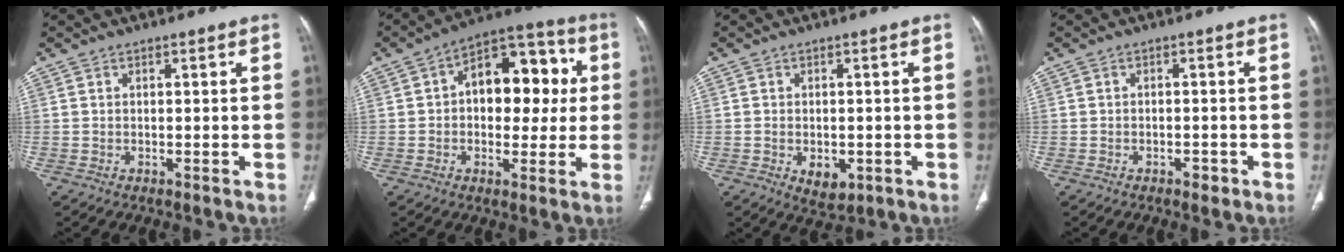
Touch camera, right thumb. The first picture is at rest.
{"total": 16.1, "force": [2.1, 9.9, 12.5], "torque": [-0.124, 0.032, 0.025]}
{"total": 4.5, "force": [-1.6, 3.1, 2.9], "torque": [-0.032, 0.006, -0.013]}
{"total": 1.8, "force": [-1.0, 1.0, 1.0], "torque": [-0.013, 0.006, -0.014]}